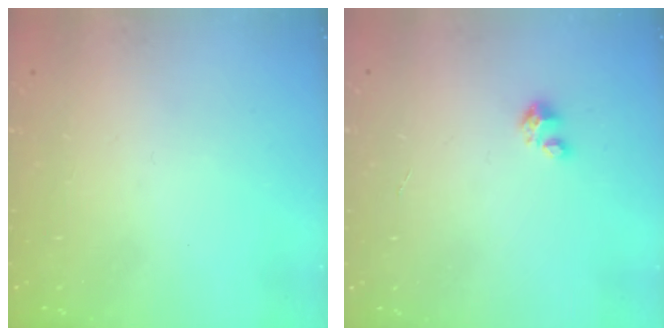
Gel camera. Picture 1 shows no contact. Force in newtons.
{"total": 1.8, "press": 1.8, "slide": 0.1}